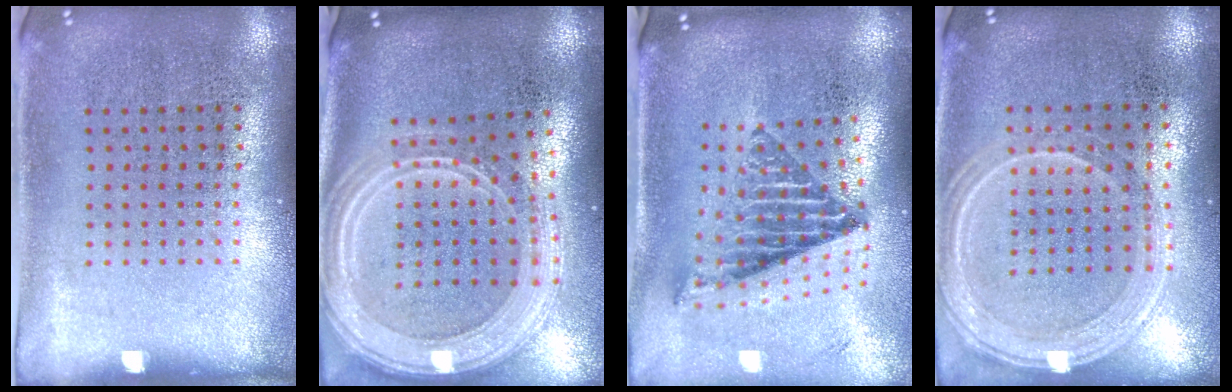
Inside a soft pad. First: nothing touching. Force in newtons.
{"total": 3.1, "press": 2.5, "slide": 1.8}
{"total": 1.8, "press": 1.4, "slide": 1.1}
{"total": 1.2, "press": 1.2, "slide": 0.4}